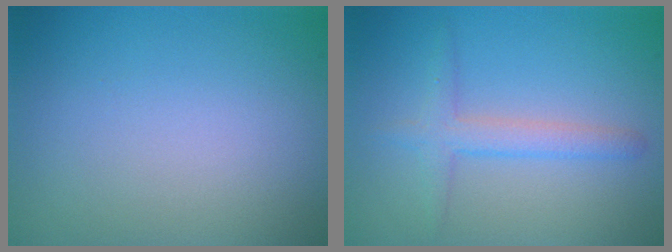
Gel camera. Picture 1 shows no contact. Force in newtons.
{"total": 2.4, "press": 2.4, "slide": 0.1}